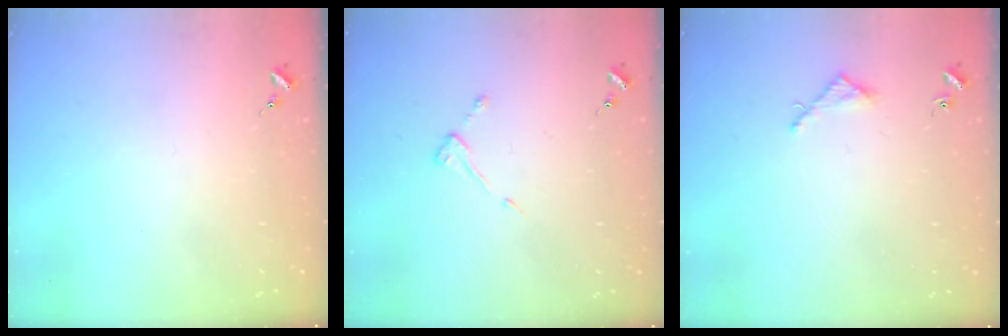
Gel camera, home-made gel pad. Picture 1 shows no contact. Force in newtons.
{"total": 3.8, "press": 3.8, "slide": 0.3}
{"total": 3.3, "press": 3.3, "slide": 0.3}